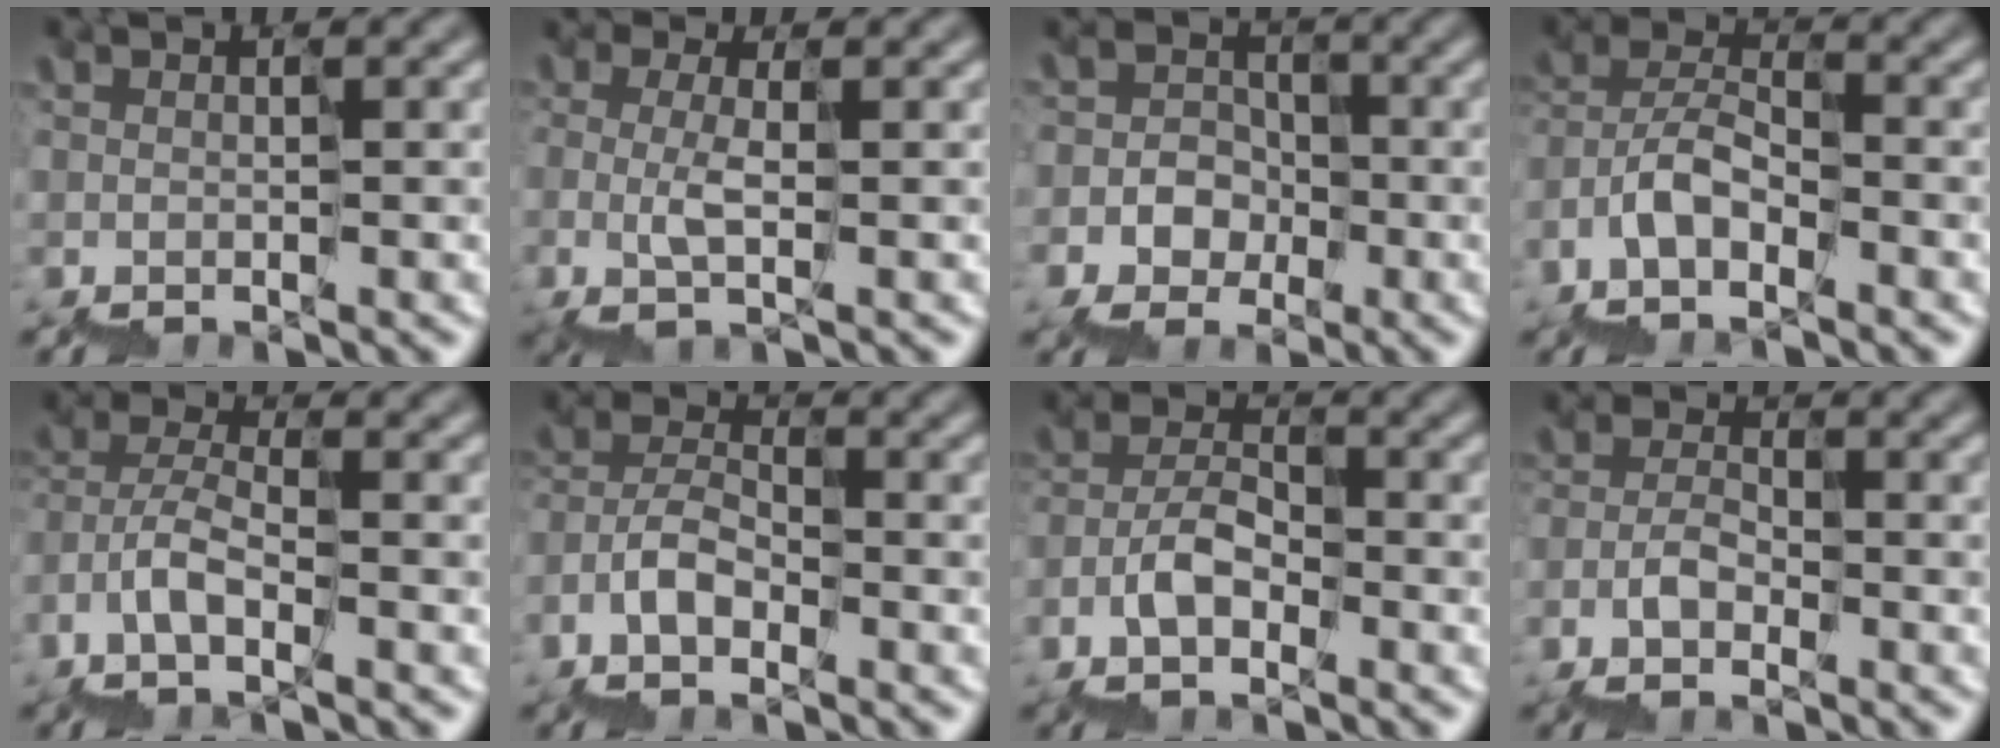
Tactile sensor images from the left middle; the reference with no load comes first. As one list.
[{"total": 1.2, "force": [0.0, 0.4, 1.2], "torque": [-0.032, 0.006, 0.003]}, {"total": 2.7, "force": [-1.3, 2.4, -0.2], "torque": [0.000, 0.013, -0.020]}, {"total": 4.5, "force": [-3.0, 2.4, 2.4], "torque": [-0.045, 0.020, -0.054]}, {"total": 3.9, "force": [-2.4, 2.0, 2.4], "torque": [-0.049, 0.016, -0.045]}, {"total": 3.9, "force": [-2.8, 2.1, 1.6], "torque": [-0.033, 0.015, -0.053]}, {"total": 3.2, "force": [-2.0, 1.9, 1.6], "torque": [-0.035, 0.016, -0.036]}, {"total": 2.0, "force": [-1.5, 1.1, 0.6], "torque": [-0.016, 0.011, -0.026]}]